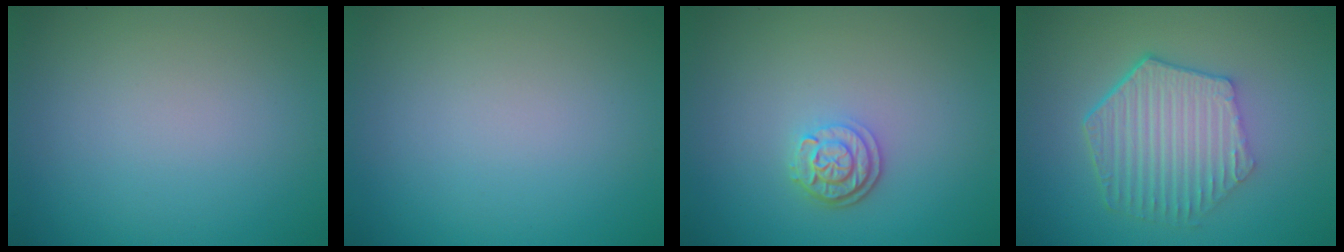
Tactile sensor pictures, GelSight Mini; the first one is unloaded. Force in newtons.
{"total": 0.0}
{"total": 2.6, "press": 2.2, "slide": 1.4}
{"total": 6.2, "press": 4.6, "slide": 4.1}